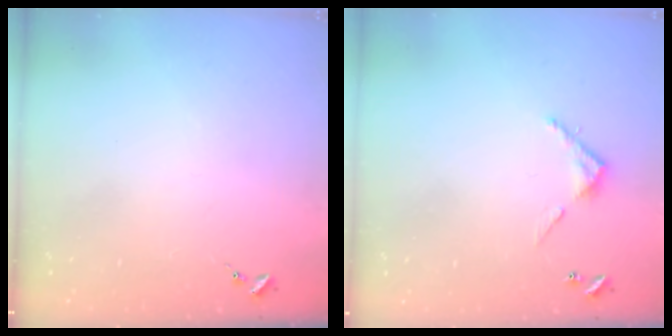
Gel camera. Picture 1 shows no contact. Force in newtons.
{"total": 3.9, "press": 3.9, "slide": 0.3}